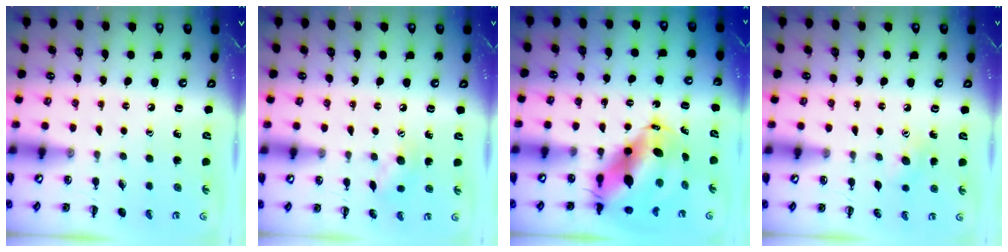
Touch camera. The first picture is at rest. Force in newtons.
{"total": 7.2, "press": 7.2, "slide": 0.4}
{"total": 10.7, "press": 10.3, "slide": 2.8}
{"total": 5.3, "press": 5.1, "slide": 1.3}